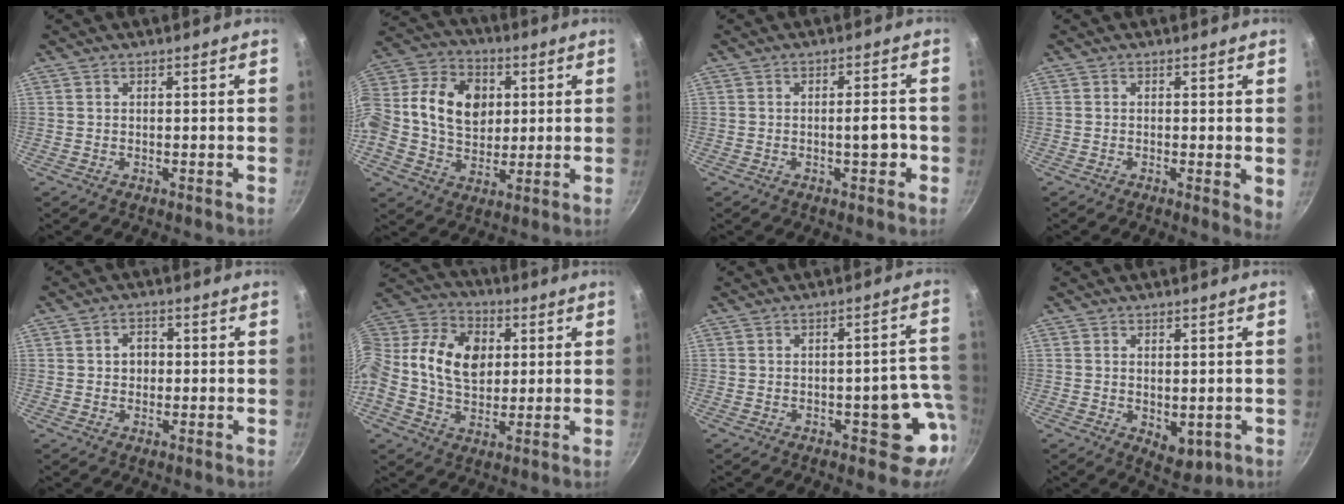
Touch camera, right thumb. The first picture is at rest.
{"total": 19.9, "force": [2.7, 15.1, 12.7], "torque": [-0.218, 0.026, 0.035]}
{"total": 3.8, "force": [-1.2, 1.3, 3.4], "torque": [-0.038, 0.012, -0.017]}
{"total": 2.7, "force": [0.0, 1.0, 2.5], "torque": [-0.027, -0.008, -0.004]}
{"total": 3.4, "force": [0.2, 2.8, 1.9], "torque": [-0.011, 0.008, 0.001]}
{"total": 17.9, "force": [2.3, 13.1, 12.0], "torque": [-0.211, 0.020, 0.024]}
{"total": 8.9, "force": [-2.7, 4.9, 6.9], "torque": [-0.008, 0.030, -0.031]}
{"total": 5.1, "force": [-0.6, 3.2, 3.9], "torque": [-0.044, -0.012, -0.001]}